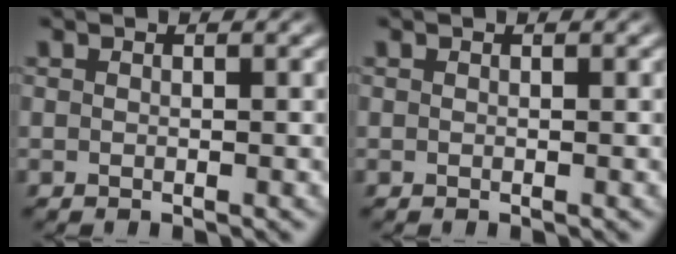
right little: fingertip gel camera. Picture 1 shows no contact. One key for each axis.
{"total": 0.0}